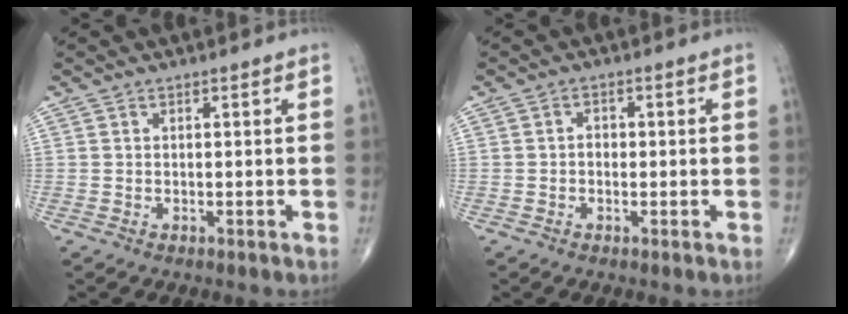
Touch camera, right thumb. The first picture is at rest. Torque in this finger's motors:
{"motor_torque": [0.02, -0.24, 0.27, 0.02, 0.04]}